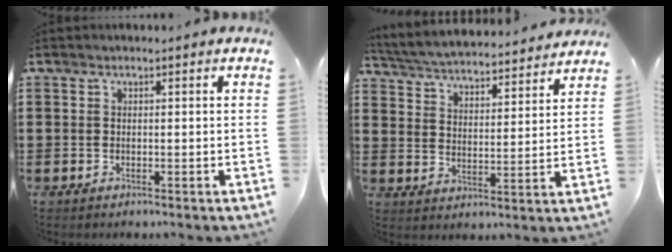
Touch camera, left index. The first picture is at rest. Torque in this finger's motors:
{"motor_torque": [1.25, -0.89, 0.50, 0.14]}